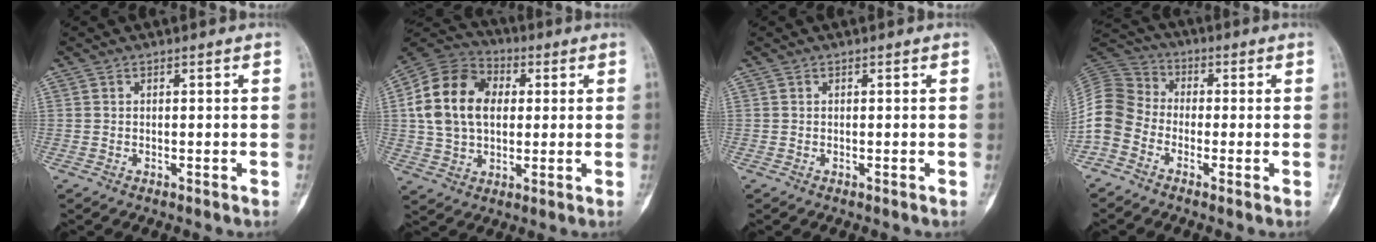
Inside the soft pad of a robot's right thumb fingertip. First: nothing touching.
{"total": 16.3, "force": [2.3, 11.8, 11.1], "torque": [-0.185, 0.021, 0.035]}
{"total": 0.0}
{"total": 9.2, "force": [-3.6, 7.4, 4.3], "torque": [-0.078, 0.037, -0.089]}